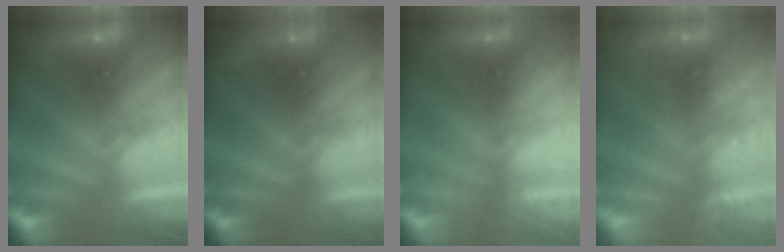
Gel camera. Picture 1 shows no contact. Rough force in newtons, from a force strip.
{"total": 2.4}
{"total": 2.1}
{"total": 2.4}